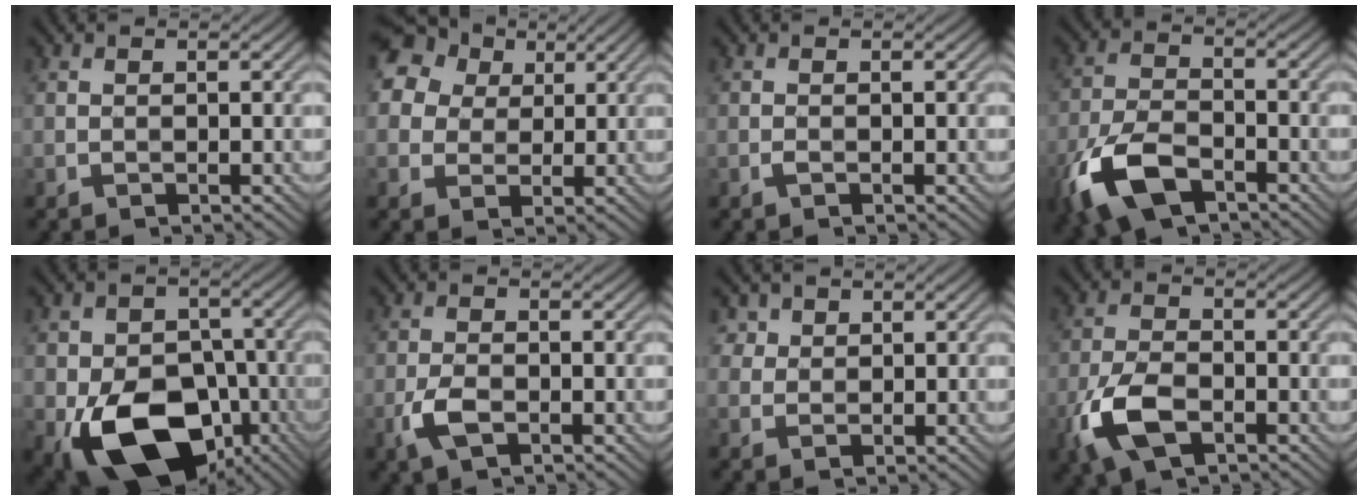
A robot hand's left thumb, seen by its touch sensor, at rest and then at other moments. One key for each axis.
{"total": 16.0, "fx": 7.6, "fy": 12.2, "fz": 6.9, "tx": -0.208, "ty": 0.041, "tz": 0.132}
{"total": 0.6, "fx": -0.3, "fy": 0.1, "fz": 0.5, "tx": -0.014, "ty": 0.004, "tz": -0.006}
{"total": 10.0, "fx": -5.9, "fy": 4.6, "fz": 6.7, "tx": -0.160, "ty": -0.013, "tz": -0.126}
{"total": 15.6, "fx": -6.6, "fy": 10.5, "fz": 9.4, "tx": -0.161, "ty": -0.033, "tz": -0.122}
{"total": 3.6, "fx": -1.5, "fy": 1.8, "fz": 2.8, "tx": -0.064, "ty": 0.001, "tz": -0.035}
{"total": 2.9, "fx": 1.9, "fy": 2.2, "fz": 0.5, "tx": -0.024, "ty": -0.004, "tz": 0.043}
{"total": 7.4, "fx": -3.4, "fy": 3.7, "fz": 5.4, "tx": -0.131, "ty": -0.003, "tz": -0.079}